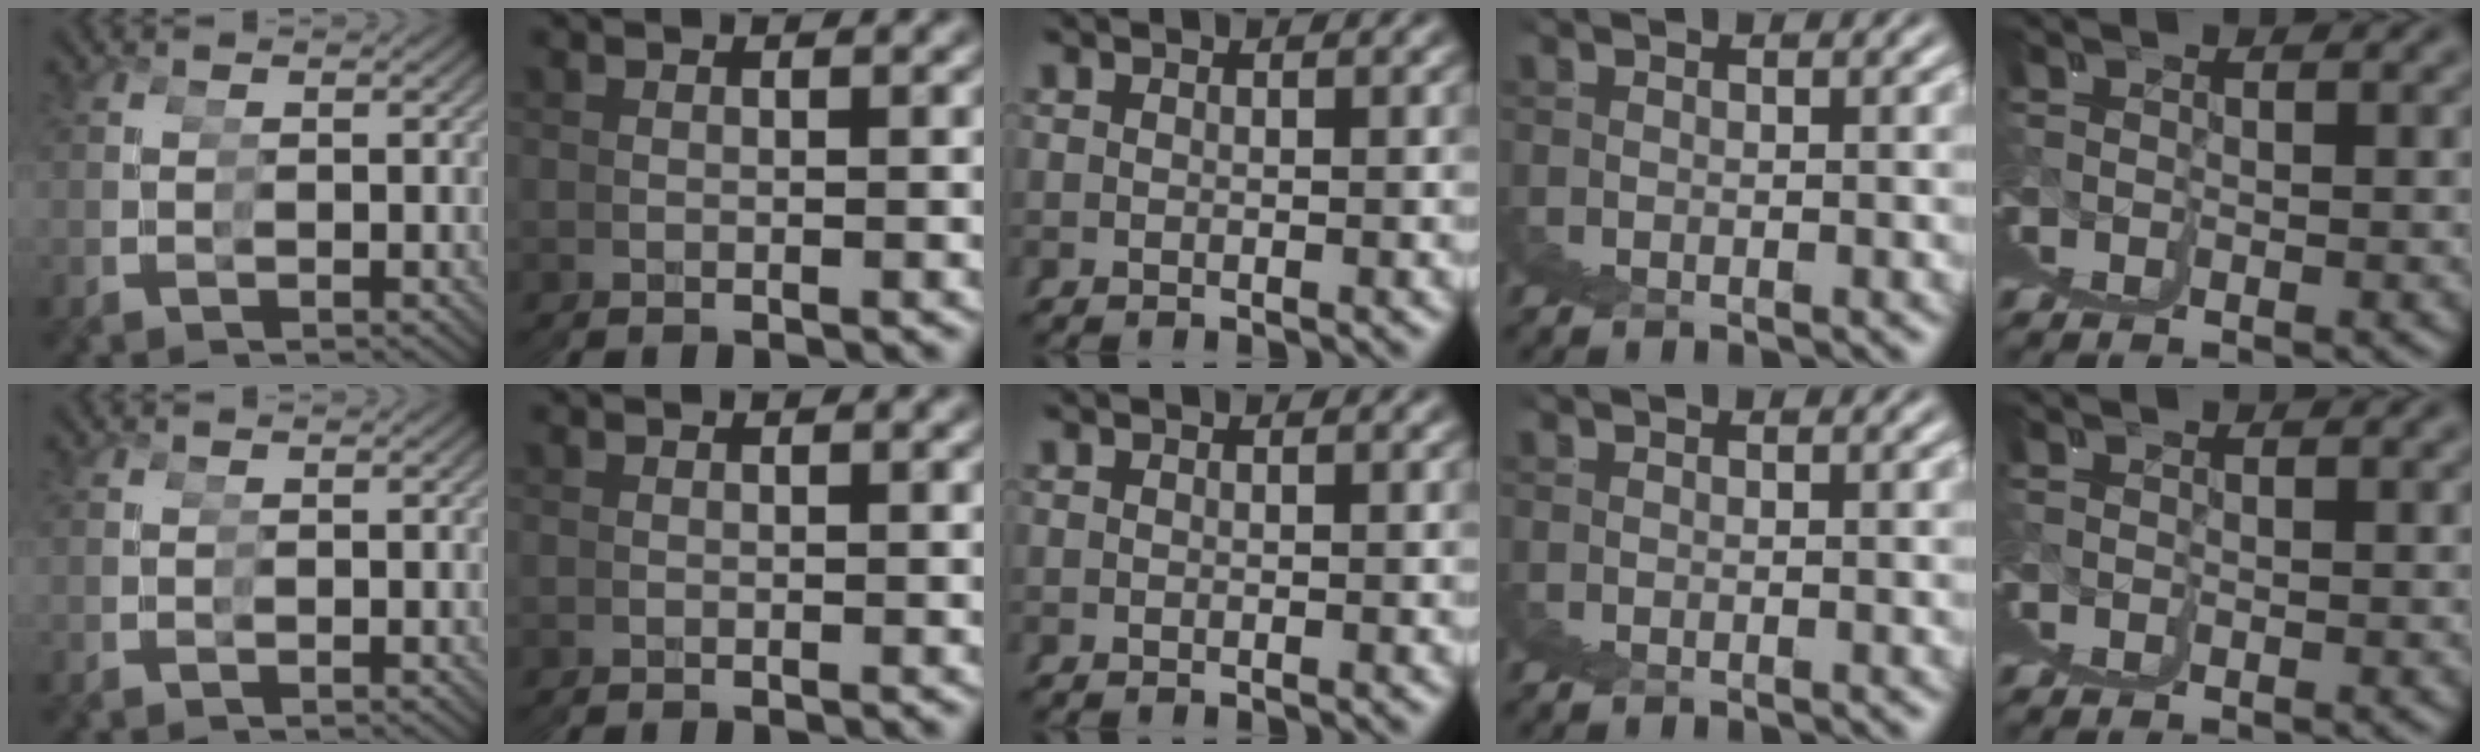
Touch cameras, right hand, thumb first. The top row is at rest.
{}